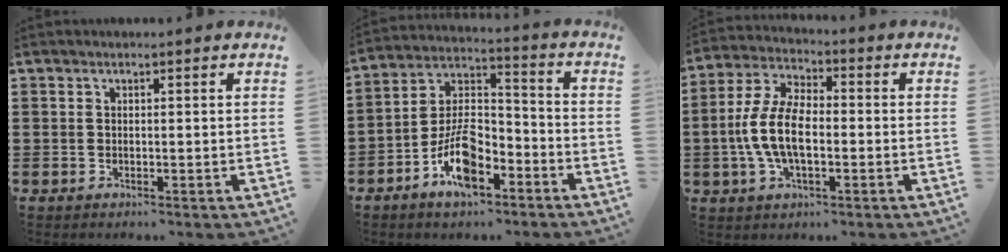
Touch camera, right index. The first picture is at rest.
{"total": 9.8, "force": [-5.9, 4.4, 6.6], "torque": [-0.133, 0.010, -0.108]}
{"total": 8.9, "force": [-1.6, 4.4, 7.6], "torque": [-0.181, -0.003, -0.038]}